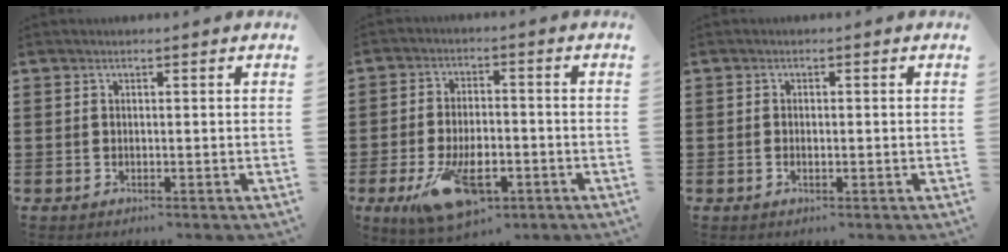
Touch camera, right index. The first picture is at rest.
{"total": 10.8, "force": [-5.0, 5.0, 8.3], "torque": [-0.162, -0.002, -0.086]}
{"total": 0.7, "force": [-0.2, 0.4, 0.6], "torque": [-0.012, -0.003, -0.003]}